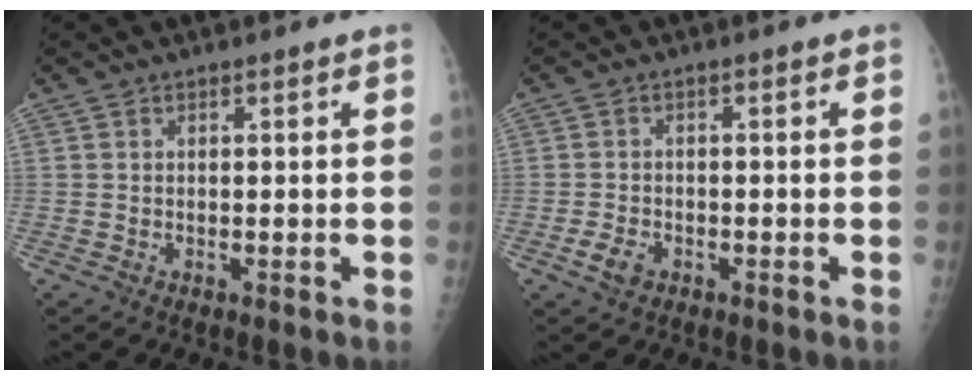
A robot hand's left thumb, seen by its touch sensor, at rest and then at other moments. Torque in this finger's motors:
{"motor_torque": [-0.70, 0.18, 0.49, 0.16, 0.01]}